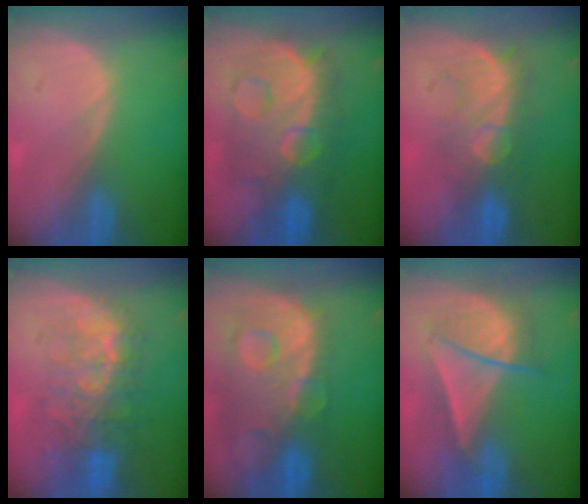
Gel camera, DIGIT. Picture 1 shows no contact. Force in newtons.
{"total": 12.3, "press": 12.3, "slide": 1.3}
{"total": 8.2, "press": 7.9, "slide": 2.3}
{"total": 9.7, "press": 8.8, "slide": 4.0}
{"total": 13.7, "press": 11.2, "slide": 7.8}
{"total": 6.8, "press": 6.8, "slide": 0.4}